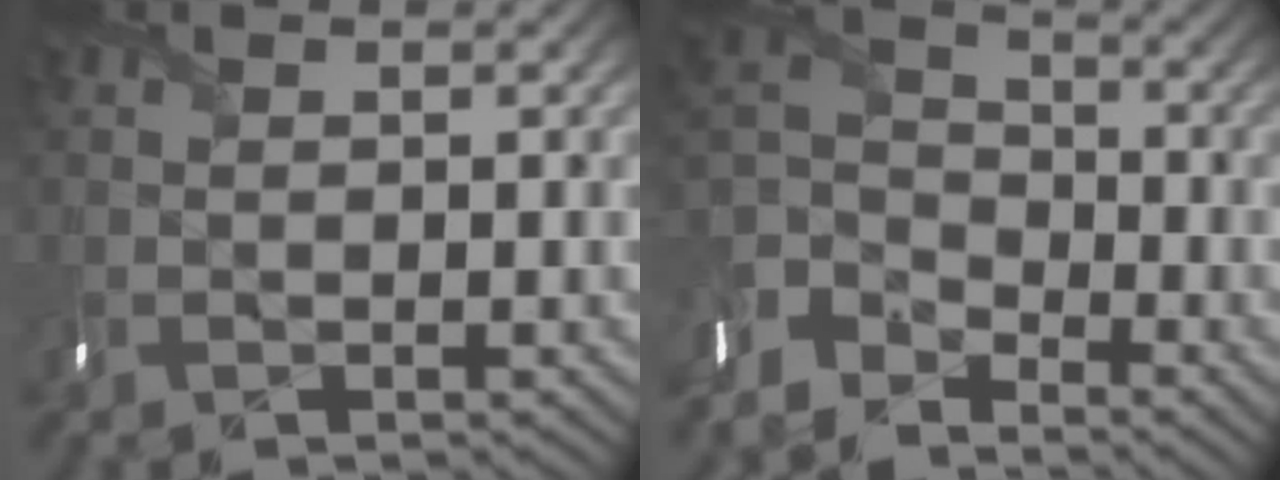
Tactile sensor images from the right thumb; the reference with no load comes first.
{"total": 5.5, "force": [-4.5, 2.9, 1.1], "torque": [-0.035, -0.016, -0.104]}